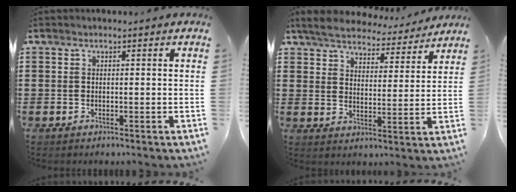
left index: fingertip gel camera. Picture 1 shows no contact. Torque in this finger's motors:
{"motor_torque": [2.14, 0.00, 0.48, 0.07]}